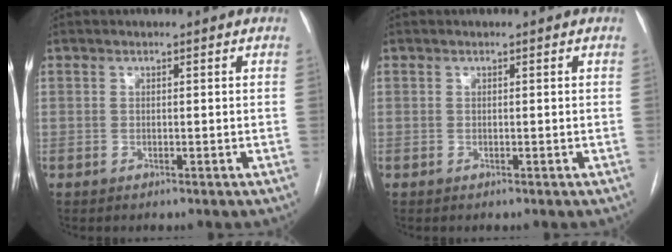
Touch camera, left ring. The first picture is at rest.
{"total": 0.0}